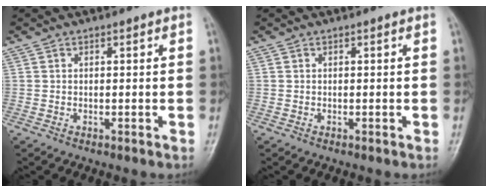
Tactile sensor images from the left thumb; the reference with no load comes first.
{"total": 0.0}